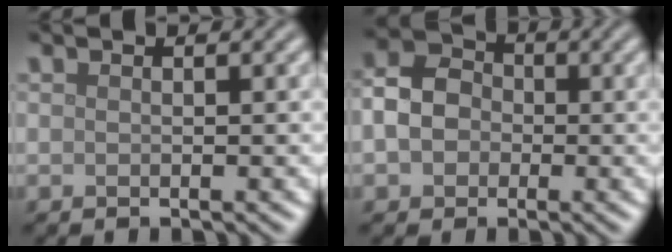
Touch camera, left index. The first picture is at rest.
{"total": 4.5, "force": [-0.7, 3.7, 2.4], "torque": [-0.041, 0.004, -0.020]}